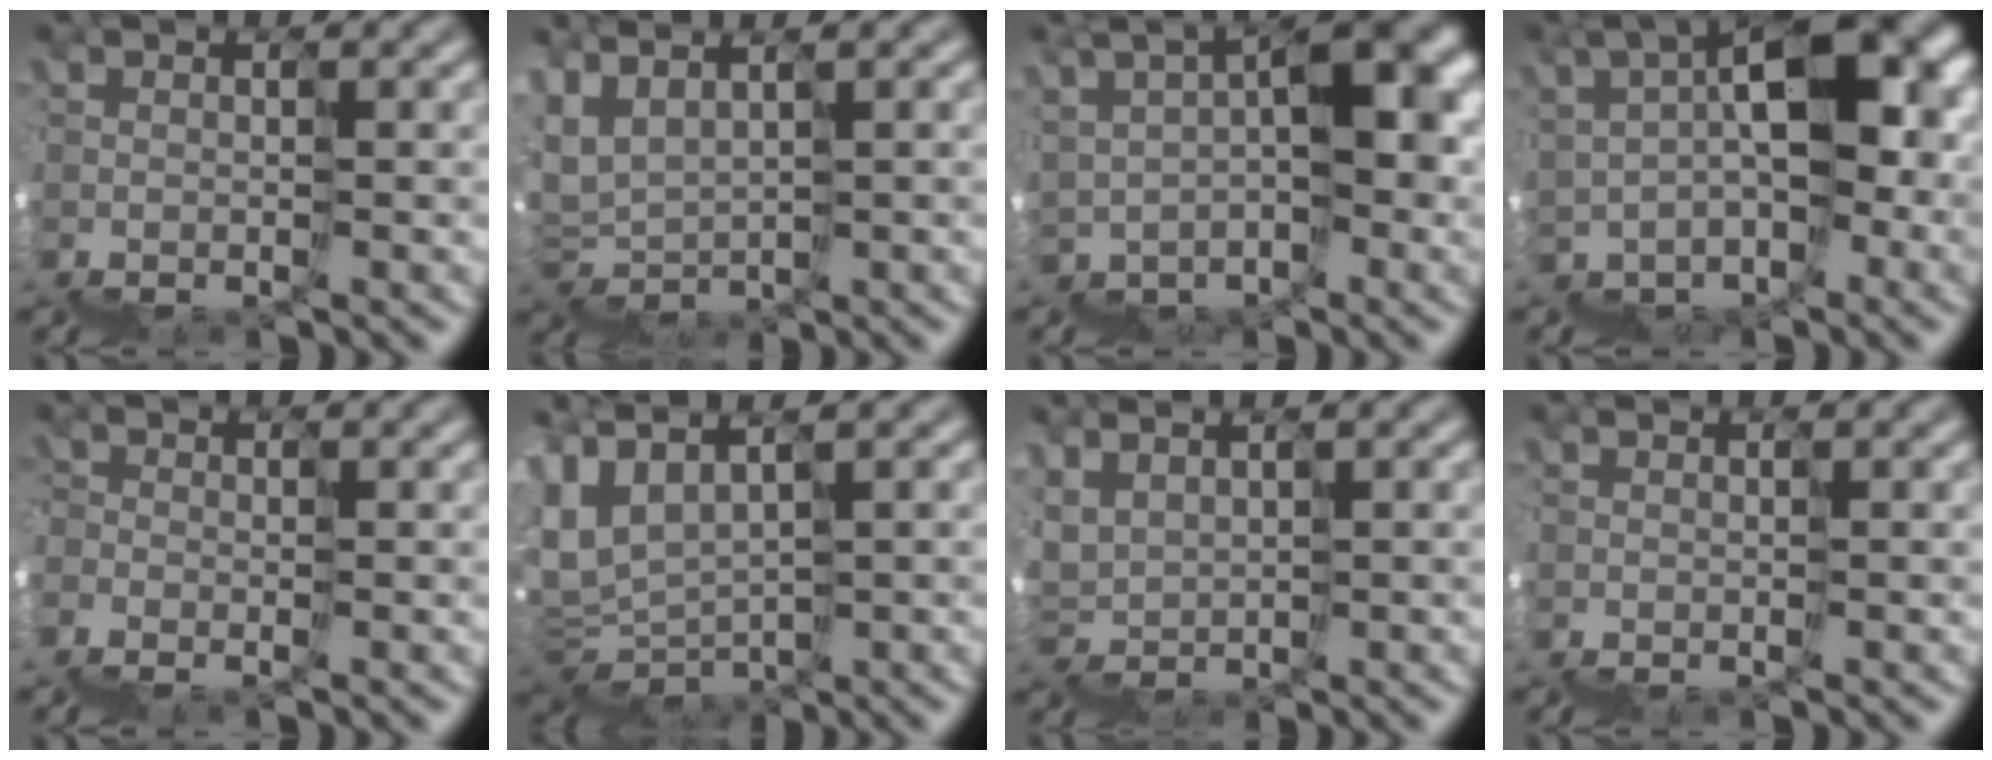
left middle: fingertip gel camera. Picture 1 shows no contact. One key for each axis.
{"total": 4.3, "fx": 4.0, "fy": -0.3, "fz": -1.6, "tx": -0.001, "ty": 0.037, "tz": 0.072}
{"total": 5.9, "fx": 2.7, "fy": 3.3, "fz": 4.1, "tx": -0.055, "ty": 0.032, "tz": 0.035}
{"total": 8.2, "fx": 3.0, "fy": 4.7, "fz": 6.1, "tx": -0.092, "ty": 0.037, "tz": 0.046}
{"total": 2.0, "fx": -0.6, "fy": -0.1, "fz": -1.9, "tx": 0.030, "ty": 0.011, "tz": -0.026}
{"total": 4.4, "fx": 4.2, "fy": 1.4, "fz": 0.4, "tx": -0.052, "ty": 0.024, "tz": 0.080}
{"total": 3.9, "fx": 3.7, "fy": 0.4, "fz": -1.3, "tx": 0.008, "ty": 0.042, "tz": 0.080}
{"total": 0.0}